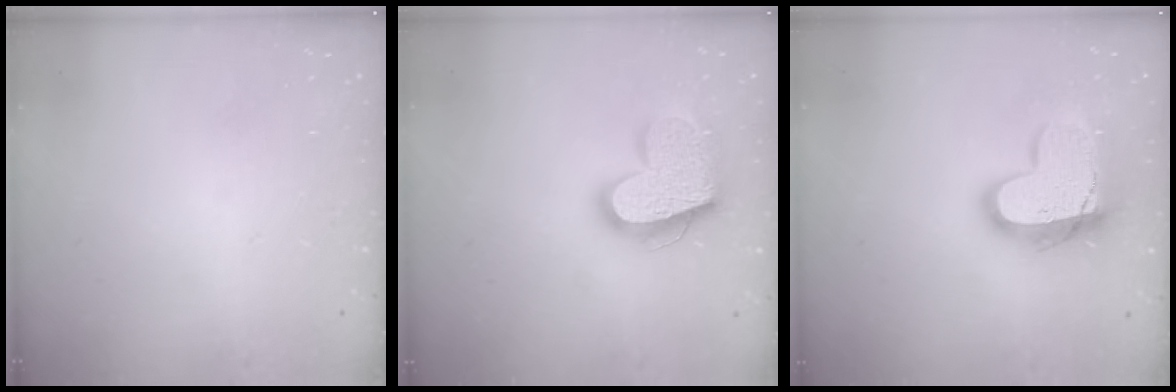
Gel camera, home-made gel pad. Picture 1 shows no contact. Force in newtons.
{"total": 19.5, "press": 19.4, "slide": 1.6}
{"total": 17.3, "press": 17.2, "slide": 1.4}